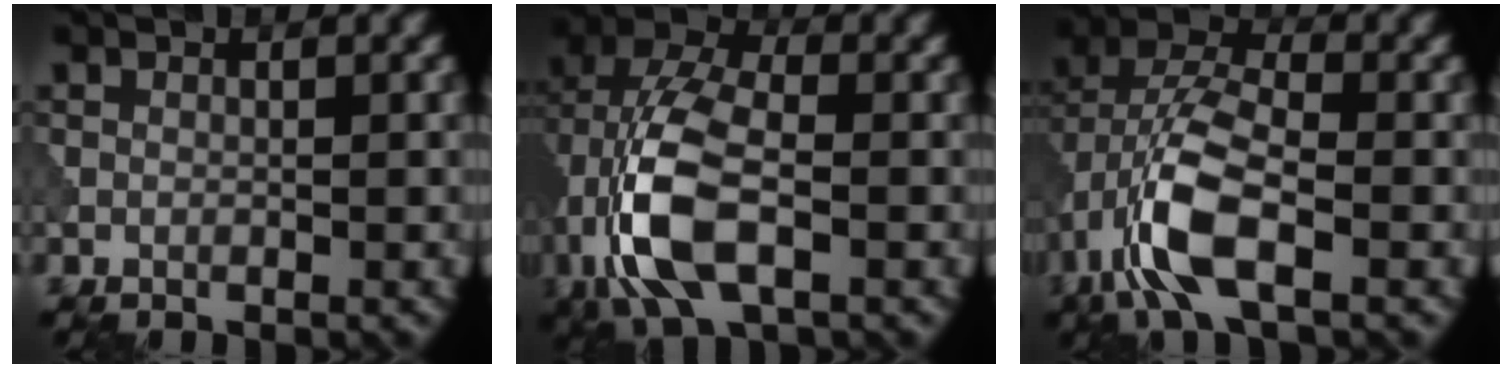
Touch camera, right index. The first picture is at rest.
{"total": 9.2, "force": [-2.6, 4.6, 7.6], "torque": [-0.170, 0.012, -0.059]}
{"total": 7.8, "force": [-3.1, 3.3, 6.4], "torque": [-0.142, 0.008, -0.069]}